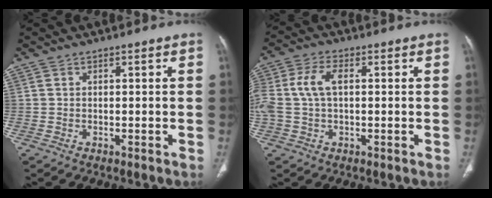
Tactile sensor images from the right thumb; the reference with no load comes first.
{"total": 8.9, "force": [0.9, 5.1, 7.3], "torque": [-0.182, 0.024, 0.019]}